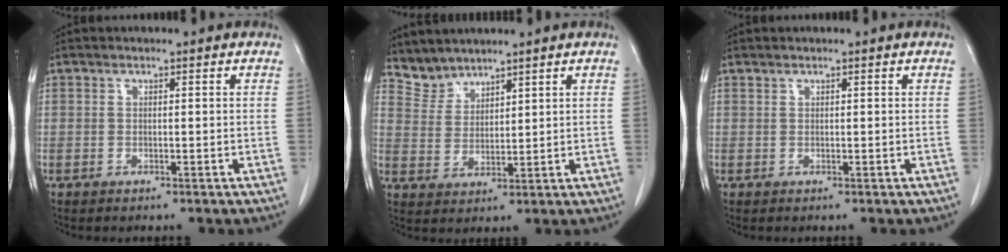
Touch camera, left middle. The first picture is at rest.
{"total": 4.1, "force": [3.9, 1.0, -0.5], "torque": [0.005, 0.008, 0.089]}
{"total": 0.0}